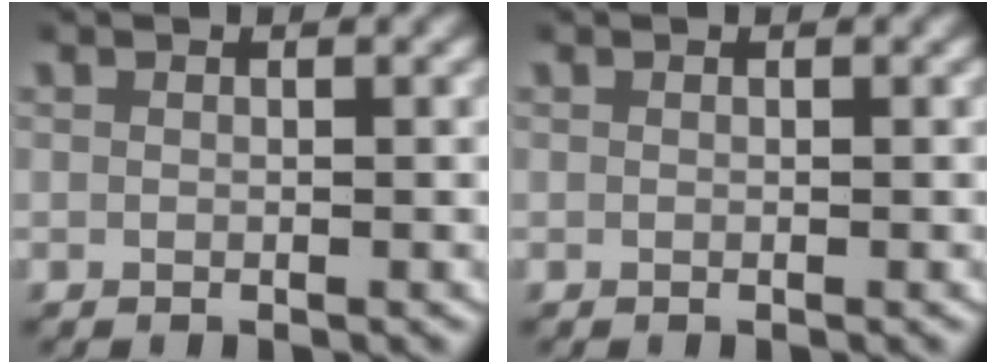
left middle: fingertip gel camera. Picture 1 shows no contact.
{"total": 0.0}